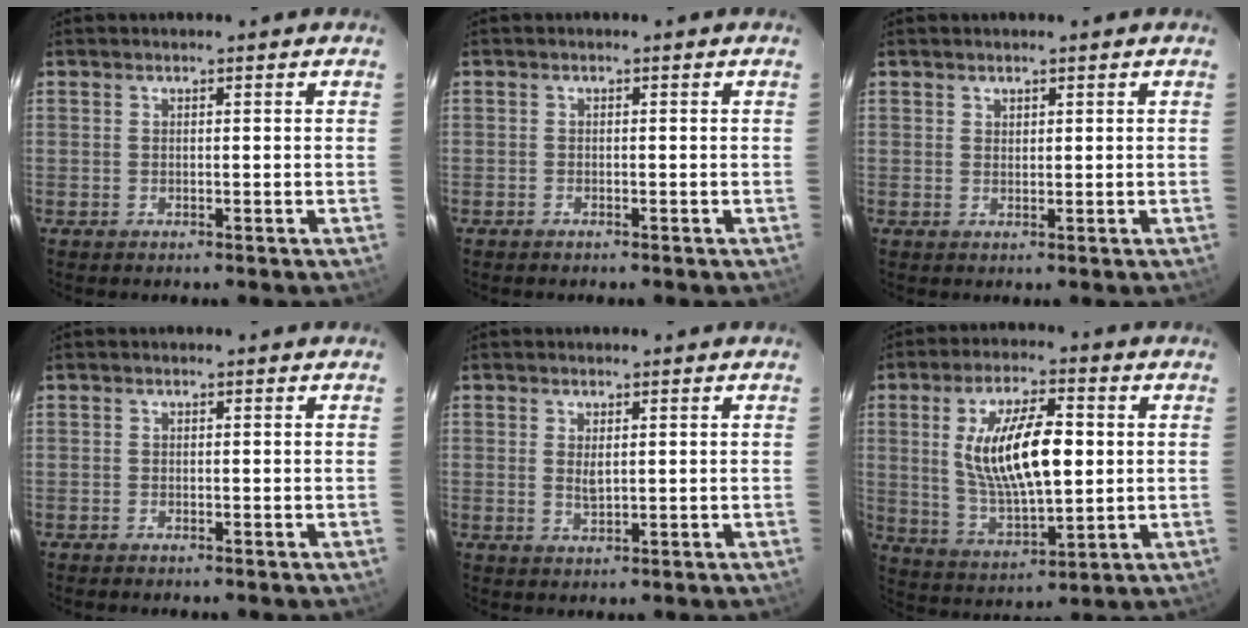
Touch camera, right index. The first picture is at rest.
{"total": 0.7, "force": [-0.6, 0.3, 0.1], "torque": [-0.004, 0.002, -0.013]}
{"total": 0.9, "force": [0.7, 0.5, 0.1], "torque": [-0.001, 0.002, 0.013]}
{"total": 0.6, "force": [-0.6, 0.1, 0.1], "torque": [-0.004, -0.002, -0.012]}
{"total": 2.3, "force": [0.4, 1.0, 2.0], "torque": [-0.037, -0.002, 0.009]}
{"total": 15.7, "force": [2.1, 5.9, 14.4], "torque": [-0.265, 0.001, 0.048]}